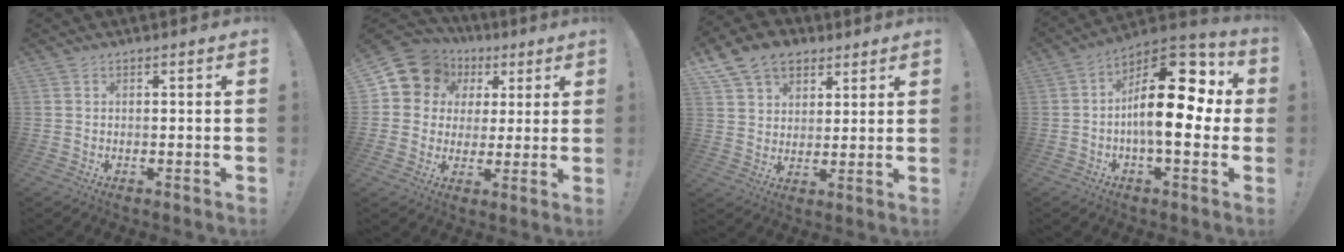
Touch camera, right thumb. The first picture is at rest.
{"total": 11.5, "force": [4.5, 10.0, 3.4], "torque": [-0.050, -0.023, 0.092]}
{"total": 11.6, "force": [6.8, 8.3, 4.3], "torque": [-0.075, -0.031, 0.135]}
{"total": 21.0, "force": [2.0, 9.9, 18.4], "torque": [-0.272, -0.007, 0.036]}